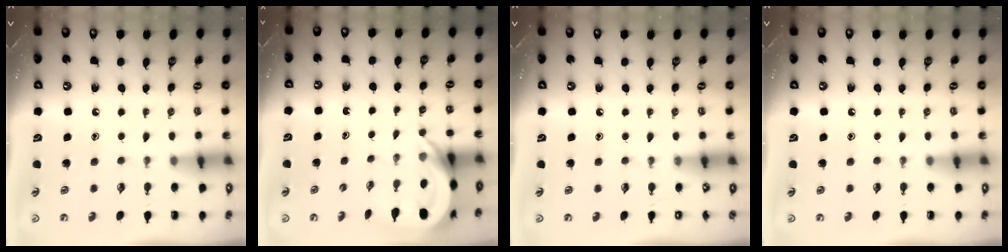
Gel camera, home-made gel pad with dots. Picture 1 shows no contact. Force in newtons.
{"total": 6.2, "press": 6.2, "slide": 0.4}
{"total": 0.0}
{"total": 0.0}